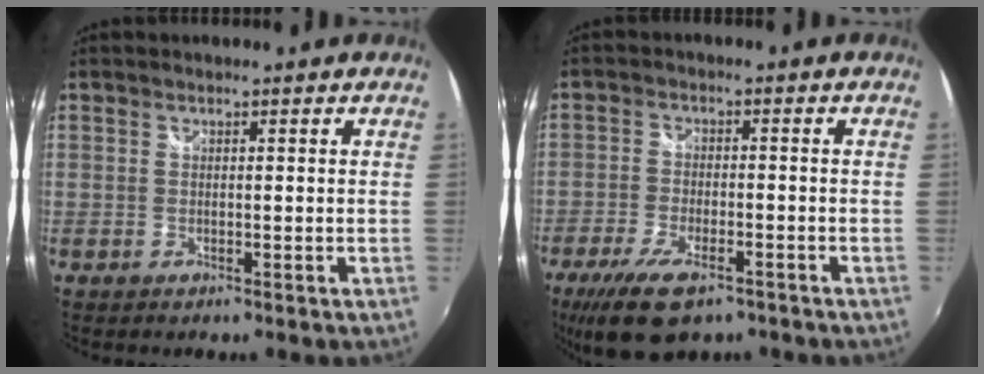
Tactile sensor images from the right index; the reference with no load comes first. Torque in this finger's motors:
{"motor_torque": [1.18, -0.96, 0.53, 0.06]}